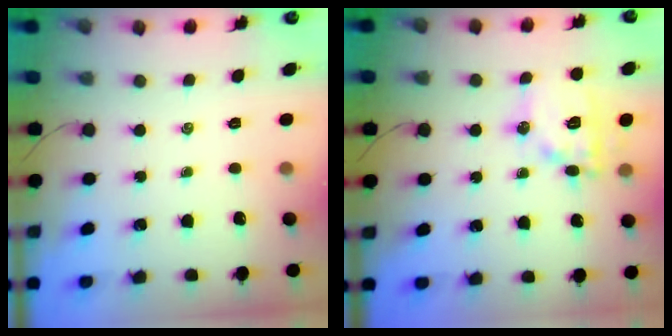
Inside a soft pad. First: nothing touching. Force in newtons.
{"total": 14.3, "press": 14.3, "slide": 0.9}